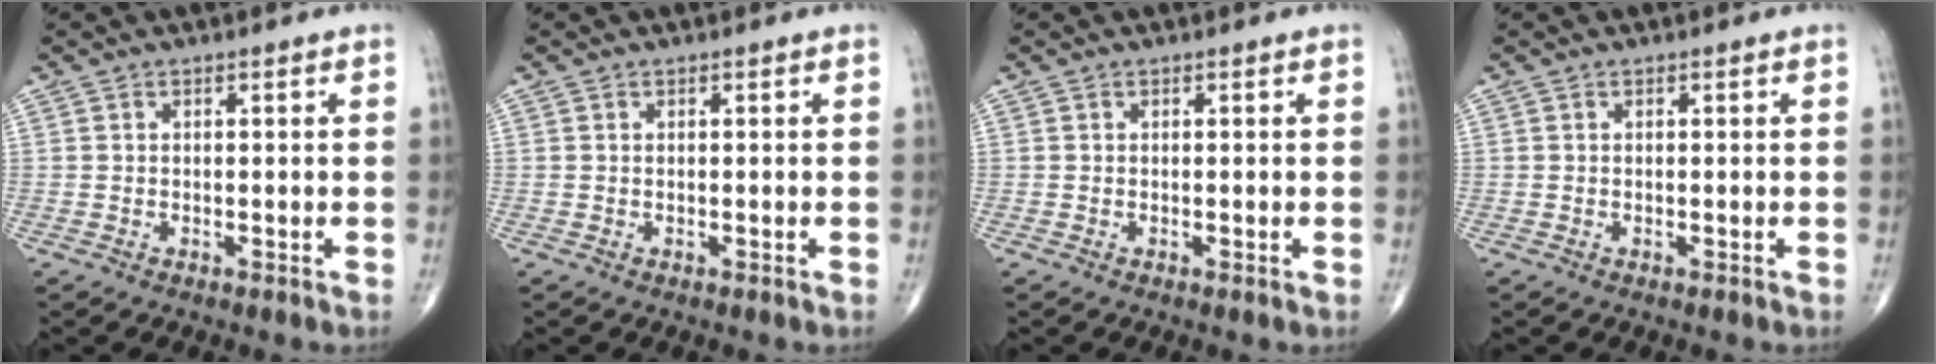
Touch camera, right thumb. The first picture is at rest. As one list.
[{"total": 0.0}, {"total": 0.0}, {"total": 0.0}]